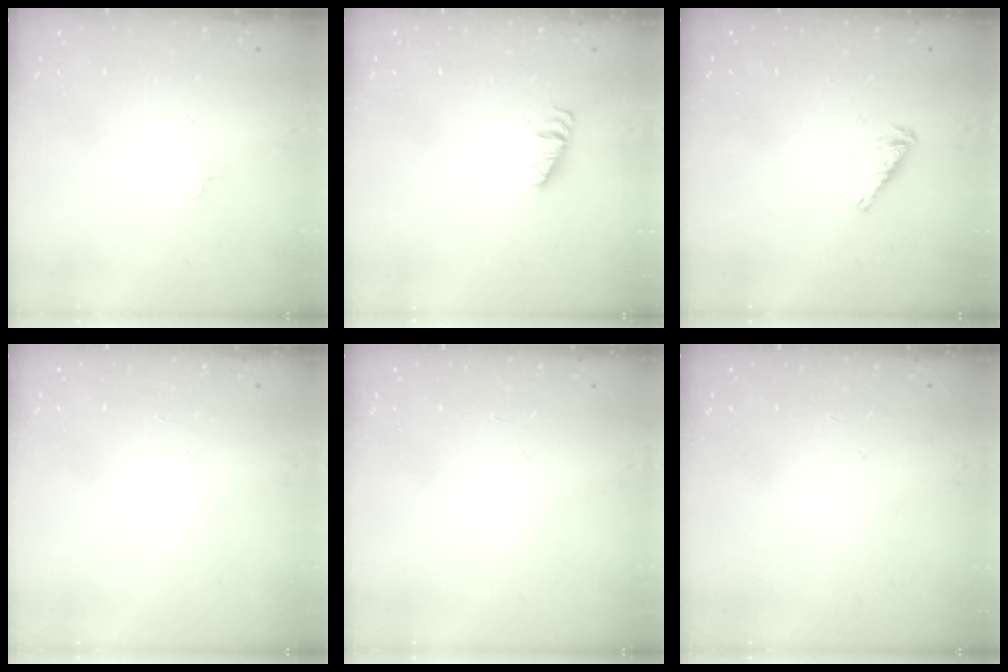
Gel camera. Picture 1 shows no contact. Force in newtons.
{"total": 2.1, "press": 2.1, "slide": 0.3}
{"total": 3.7, "press": 3.7, "slide": 0.1}
{"total": 0.0}
{"total": 0.0}
{"total": 0.0}